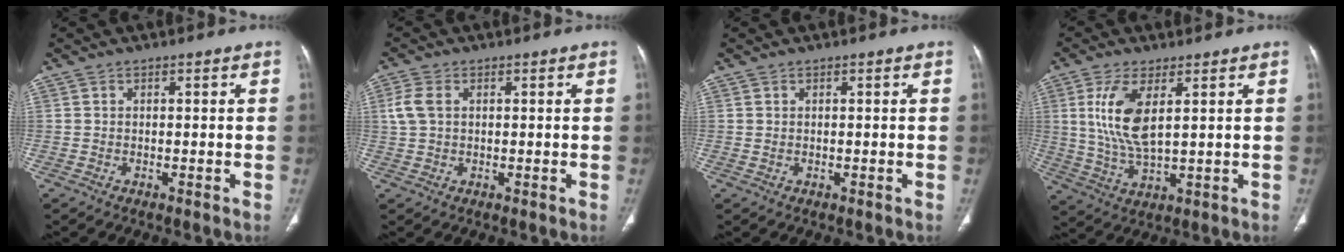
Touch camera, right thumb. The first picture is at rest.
{"total": 4.0, "force": [0.9, 2.6, 2.8], "torque": [-0.075, 0.008, 0.019]}
{"total": 0.0}
{"total": 10.0, "force": [2.9, 3.8, 8.8], "torque": [-0.190, -0.018, 0.064]}